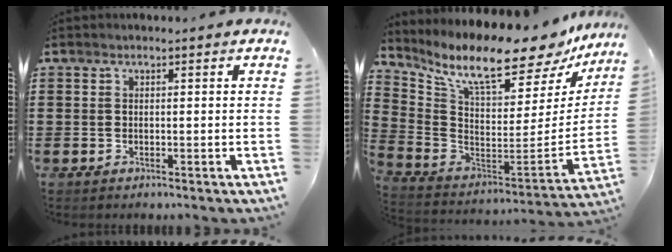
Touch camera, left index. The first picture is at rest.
{"total": 11.8, "force": [9.6, 2.0, 6.6], "torque": [-0.152, -0.079, 0.160]}